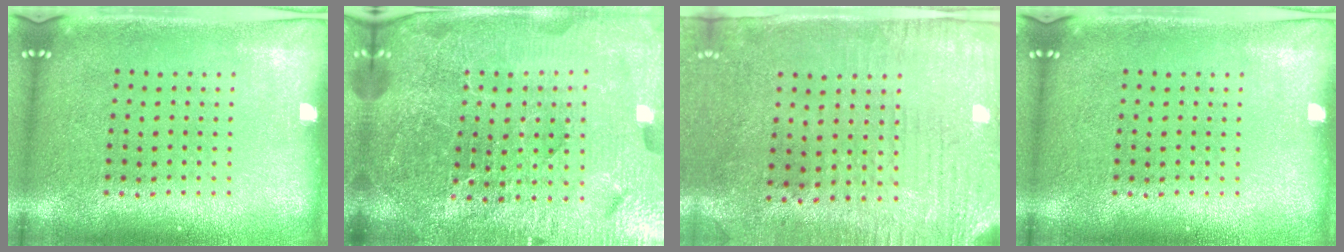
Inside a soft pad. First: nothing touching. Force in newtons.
{"total": 6.6, "press": 5.9, "slide": 3.0}
{"total": 2.9, "press": 2.4, "slide": 1.7}
{"total": 0.0}